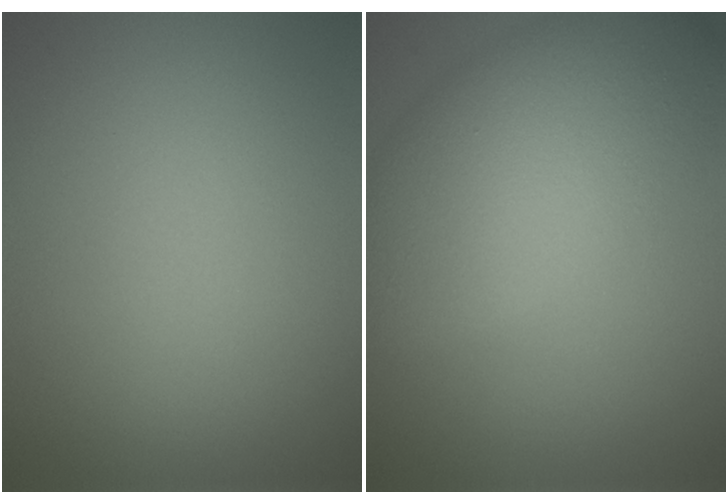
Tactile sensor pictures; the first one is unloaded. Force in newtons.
{"total": 8.7, "press": 8.7, "slide": 0.2}